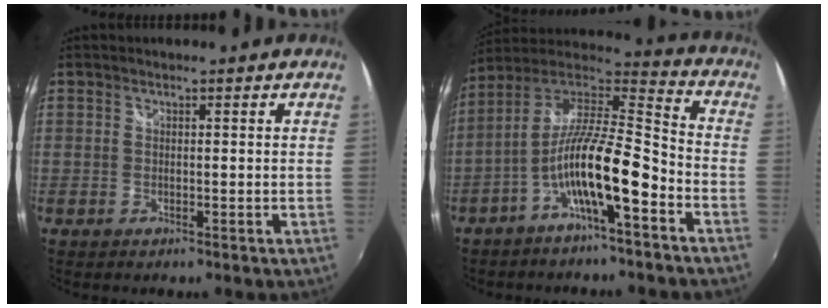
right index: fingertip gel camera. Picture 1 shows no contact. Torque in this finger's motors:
{"motor_torque": [1.72, -0.42, 1.05, 0.21]}